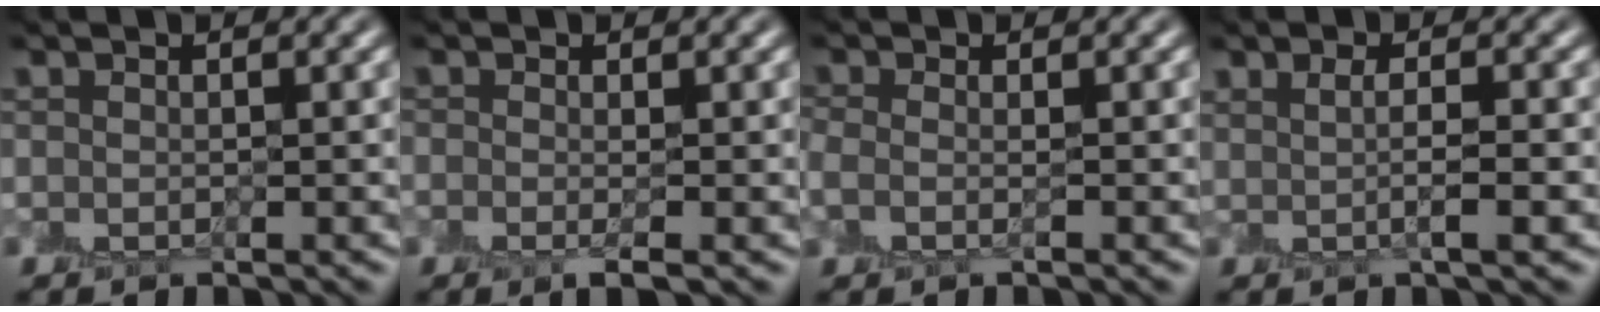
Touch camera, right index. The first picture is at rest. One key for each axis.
{"total": 1.3, "fx": -0.6, "fy": 0.2, "fz": 1.1, "tx": -0.018, "ty": -0.006, "tz": -0.011}
{"total": 1.1, "fx": -0.4, "fy": 0.6, "fz": 0.8, "tx": -0.023, "ty": -0.002, "tz": -0.014}
{"total": 2.1, "fx": -0.2, "fy": 0.6, "fz": 2.0, "tx": -0.032, "ty": -0.001, "tz": -0.003}